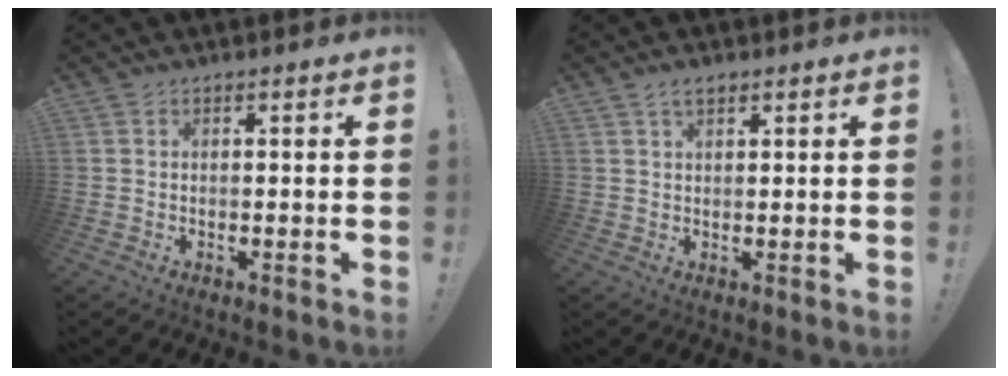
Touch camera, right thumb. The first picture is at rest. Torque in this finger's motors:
{"motor_torque": [-0.17, 0.06, 0.01, 0.25, 0.00]}